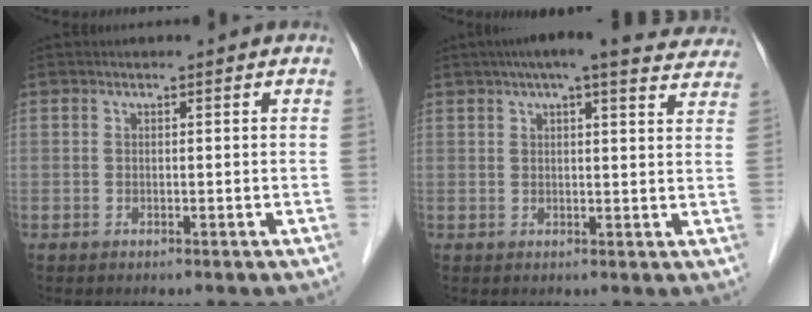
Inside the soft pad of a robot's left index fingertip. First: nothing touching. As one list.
[{"total": 16.8, "force": [14.4, 3.1, 8.1], "torque": [-0.106, 0.042, 0.172]}]